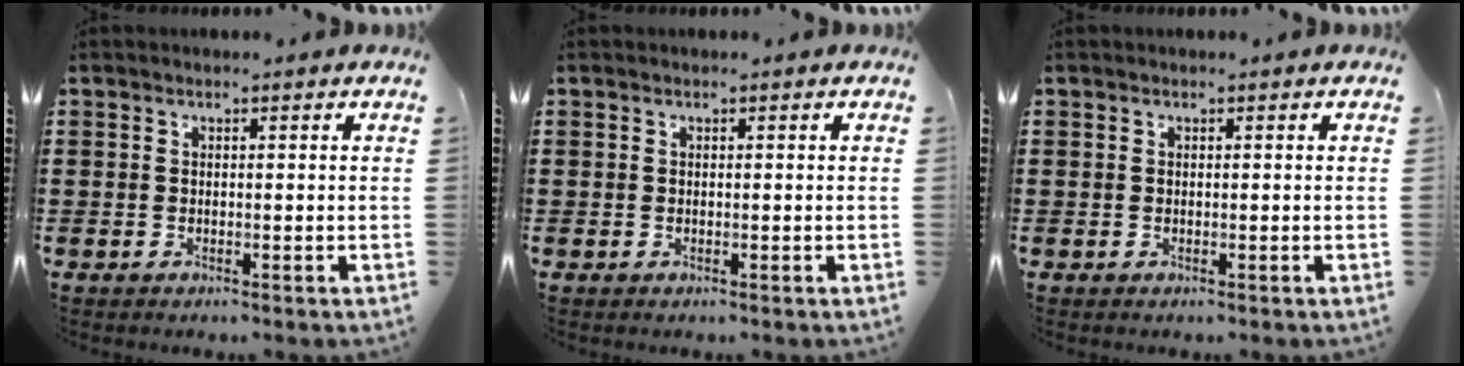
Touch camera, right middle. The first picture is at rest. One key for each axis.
{"total": 0.0}
{"total": 0.0}